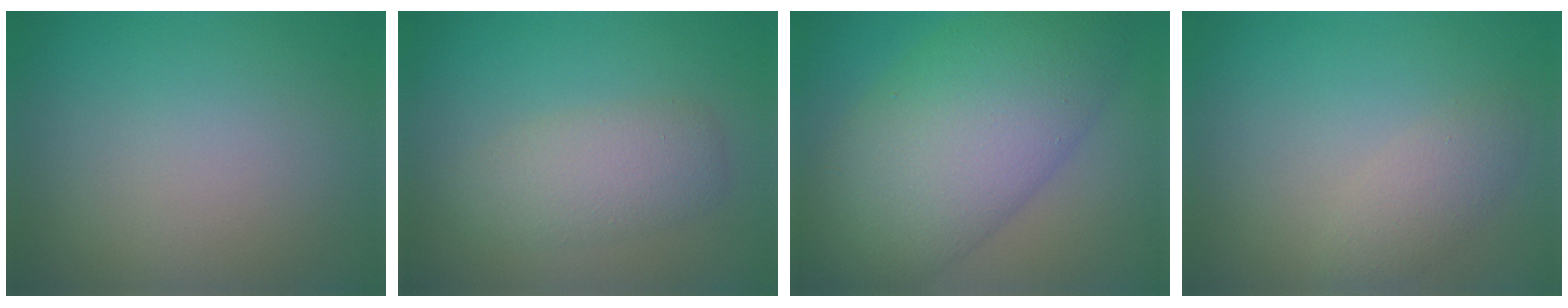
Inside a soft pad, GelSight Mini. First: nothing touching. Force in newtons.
{"total": 3.4, "press": 3.4, "slide": 0.1}
{"total": 11.7, "press": 11.7, "slide": 0.2}
{"total": 2.0, "press": 2.0, "slide": 0.1}